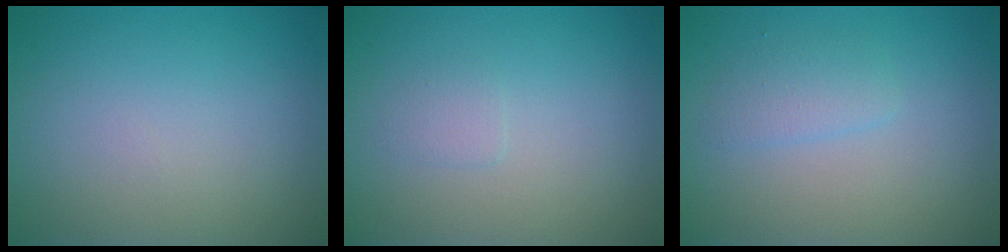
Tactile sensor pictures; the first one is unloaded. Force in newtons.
{"total": 0.8, "press": 0.8, "slide": 0.0}
{"total": 1.5, "press": 1.5, "slide": 0.0}